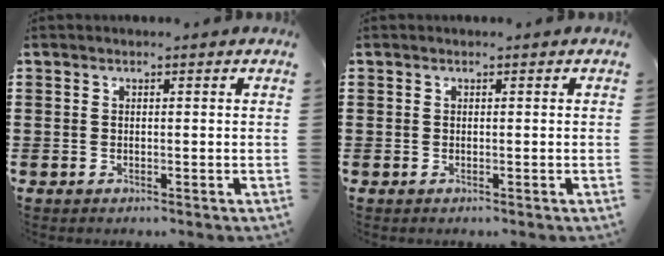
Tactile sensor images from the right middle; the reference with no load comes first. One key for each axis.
{"total": 0.0}